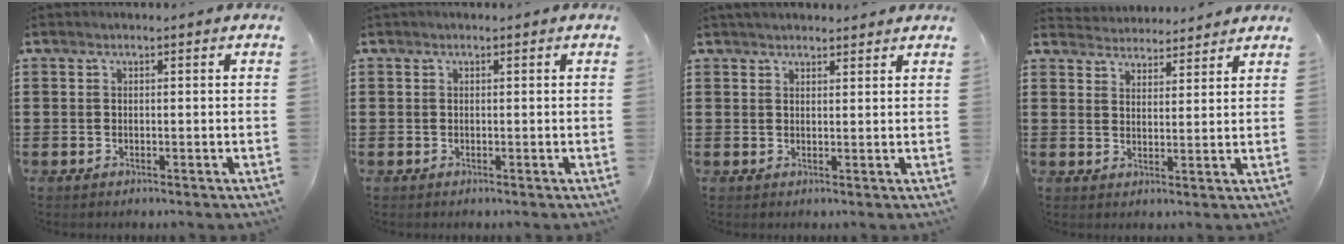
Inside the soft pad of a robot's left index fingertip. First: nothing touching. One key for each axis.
{"total": 0.0}
{"total": 2.1, "fx": 2.0, "fy": 0.5, "fz": 0.4, "tx": -0.012, "ty": 0.003, "tz": 0.039}
{"total": 3.6, "fx": 3.5, "fy": 0.4, "fz": -0.4, "tx": -0.006, "ty": -0.015, "tz": 0.064}